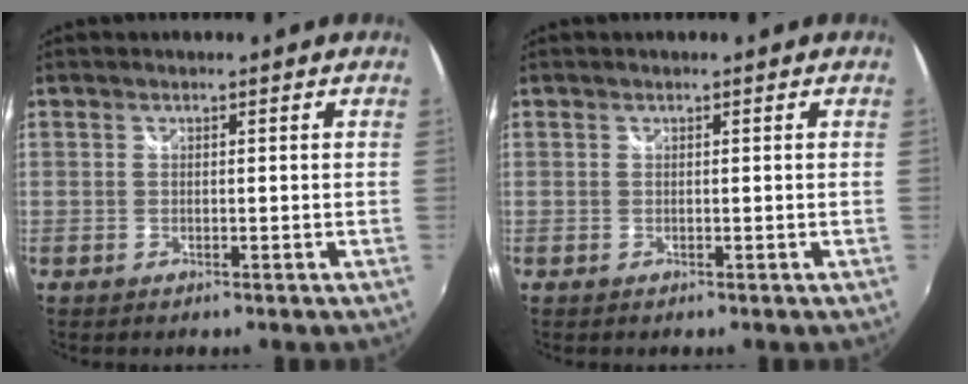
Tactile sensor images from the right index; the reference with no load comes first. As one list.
[{"total": 0.0}]